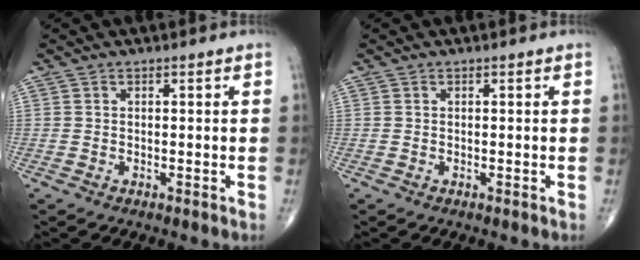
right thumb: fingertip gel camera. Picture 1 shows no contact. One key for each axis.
{"total": 0.0}